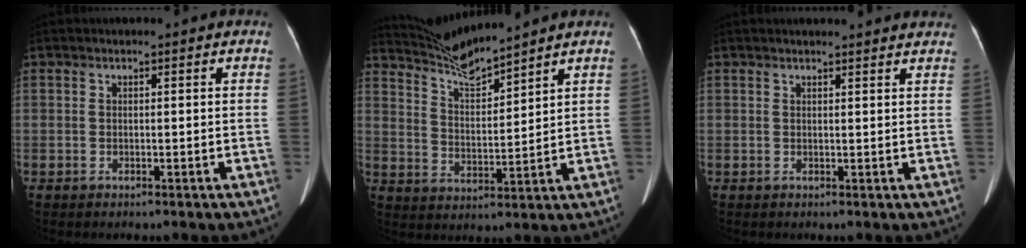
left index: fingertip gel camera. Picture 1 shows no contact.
{"total": 7.3, "force": [7.1, -1.2, 1.2], "torque": [-0.039, -0.006, 0.147]}
{"total": 7.6, "force": [7.3, 0.7, 2.1], "torque": [-0.016, 0.011, 0.065]}